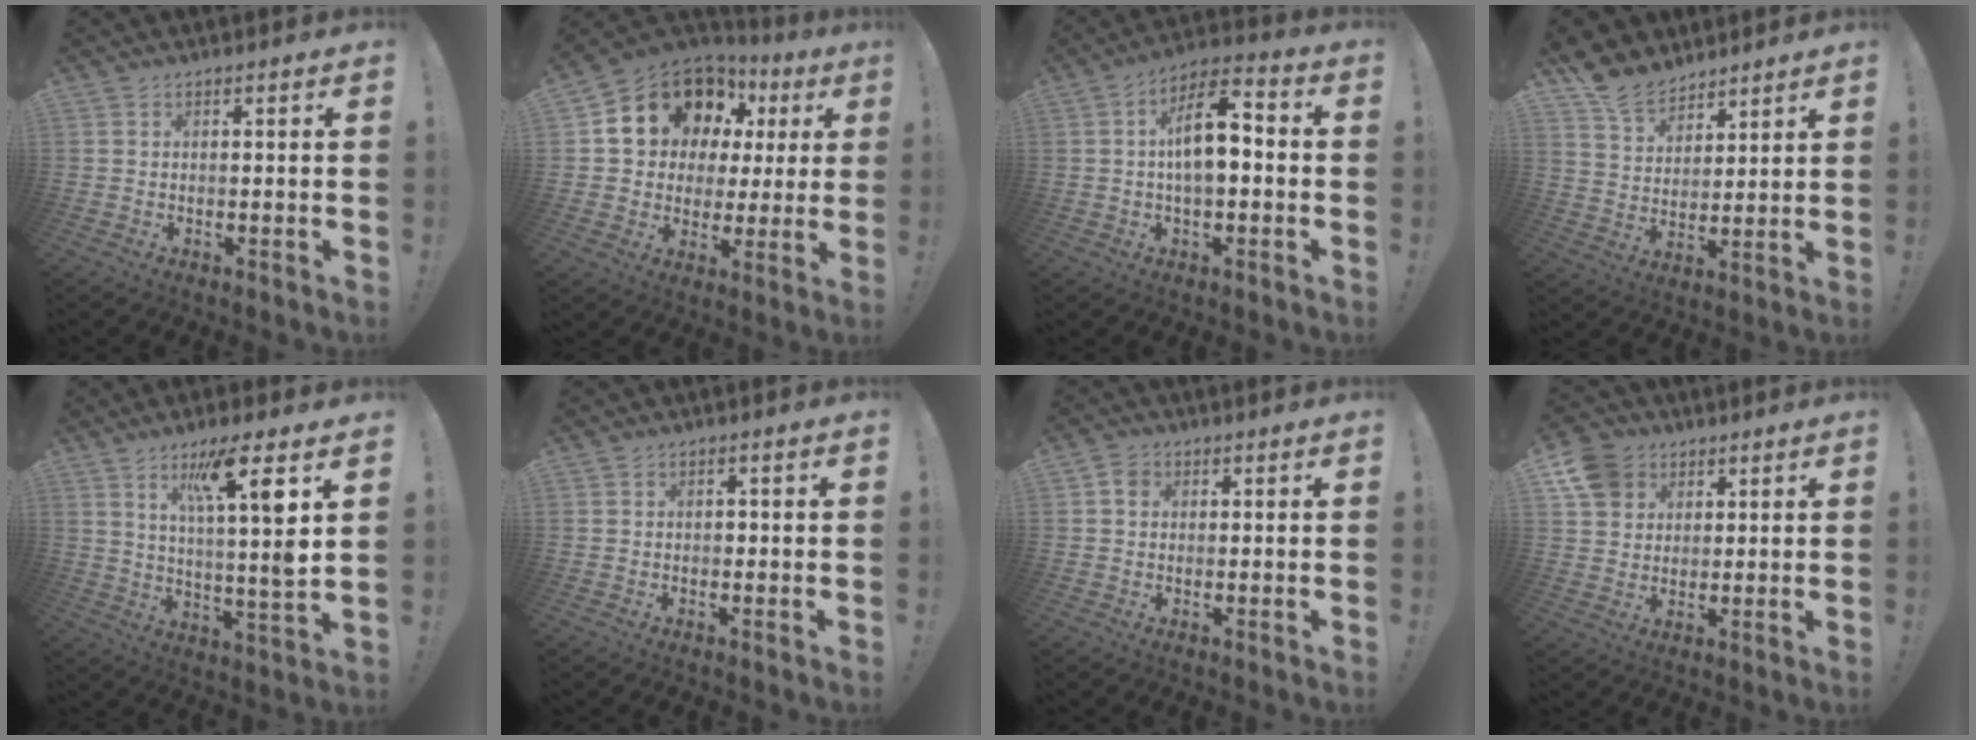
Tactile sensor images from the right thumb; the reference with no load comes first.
{"total": 14.4, "force": [7.8, 10.6, 5.9], "torque": [-0.094, -0.052, 0.161]}
{"total": 12.4, "force": [0.3, 6.0, 10.8], "torque": [-0.164, 0.009, 0.005]}
{"total": 10.4, "force": [8.5, 5.6, 2.0], "torque": [-0.043, -0.062, 0.169]}
{"total": 13.3, "force": [6.4, -0.5, 11.7], "torque": [-0.191, -0.035, 0.082]}
{"total": 0.9, "force": [-0.4, 0.7, 0.4], "torque": [-0.009, 0.003, -0.007]}
{"total": 3.2, "force": [0.7, 2.6, 1.7], "torque": [-0.021, 0.002, 0.012]}
{"total": 9.5, "force": [4.4, 7.8, 3.0], "torque": [-0.046, -0.021, 0.089]}